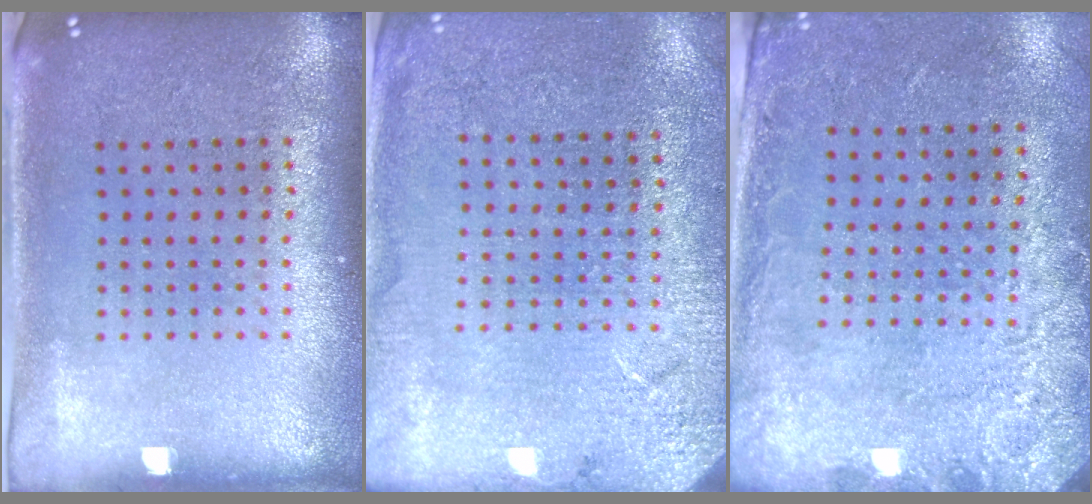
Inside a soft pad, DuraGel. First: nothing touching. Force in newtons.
{"total": 2.5, "press": 2.5, "slide": 0.2}
{"total": 2.7, "press": 1.9, "slide": 1.9}